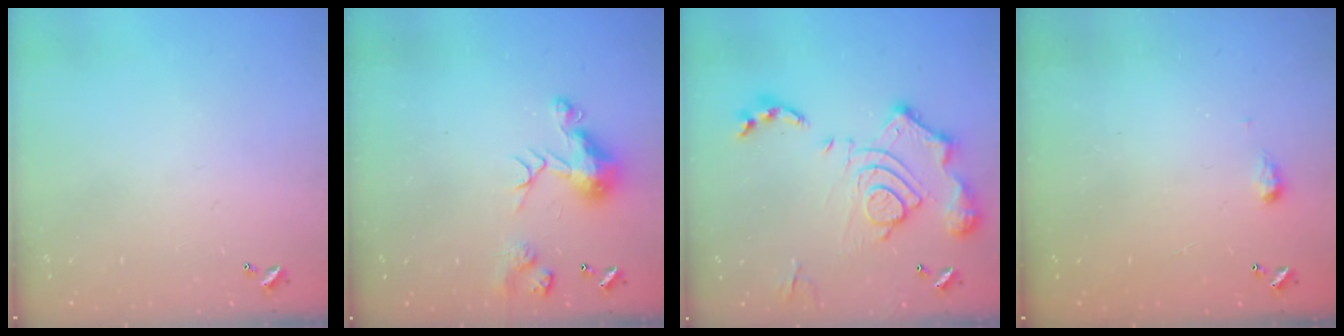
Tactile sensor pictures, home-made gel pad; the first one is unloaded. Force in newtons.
{"total": 7.9, "press": 7.8, "slide": 0.9}
{"total": 17.0, "press": 17.0, "slide": 1.6}
{"total": 3.4, "press": 3.4, "slide": 0.4}